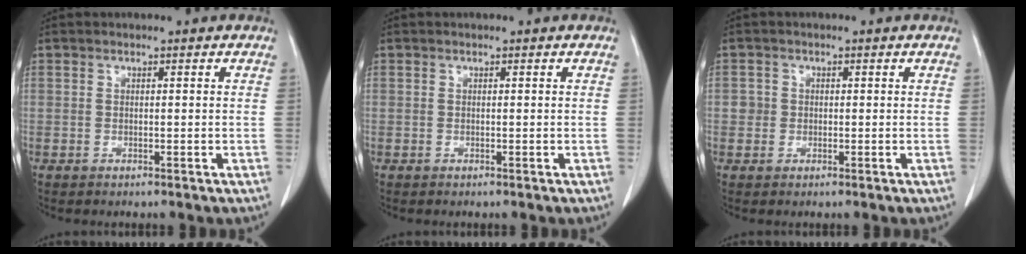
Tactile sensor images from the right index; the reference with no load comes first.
{"total": 0.0}
{"total": 1.7, "force": [0.1, 1.7, 0.2], "torque": [0.007, 0.008, 0.002]}